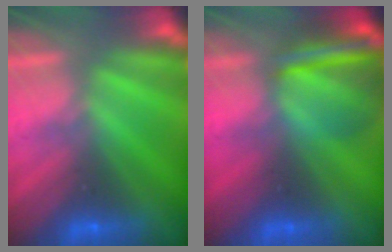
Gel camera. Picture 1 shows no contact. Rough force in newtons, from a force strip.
{"total": 8.4}